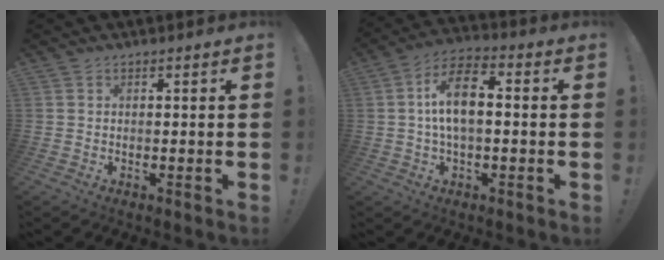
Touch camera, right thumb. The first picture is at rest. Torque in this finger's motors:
{"motor_torque": [0.03, 0.56, 0.53, 0.40, 0.22]}